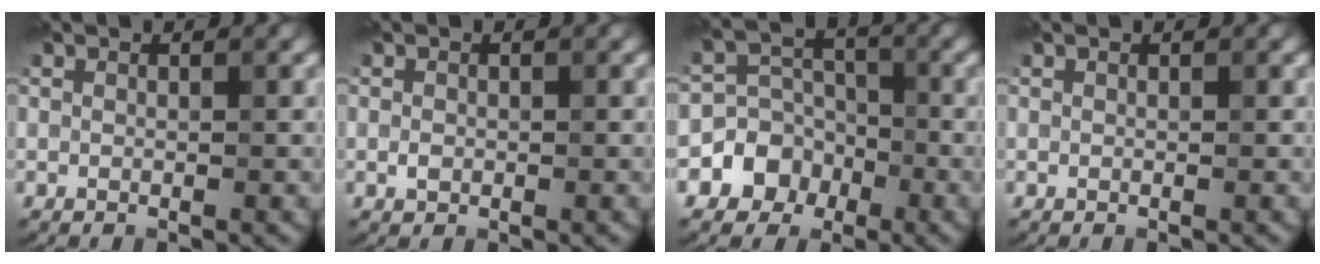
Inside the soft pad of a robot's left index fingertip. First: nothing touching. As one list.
[{"total": 0.9, "force": [-0.1, 0.7, 0.5], "torque": [-0.008, -0.003, -0.004]}, {"total": 5.4, "force": [-2.6, 4.6, 1.0], "torque": [0.018, 0.000, -0.070]}, {"total": 0.0}]